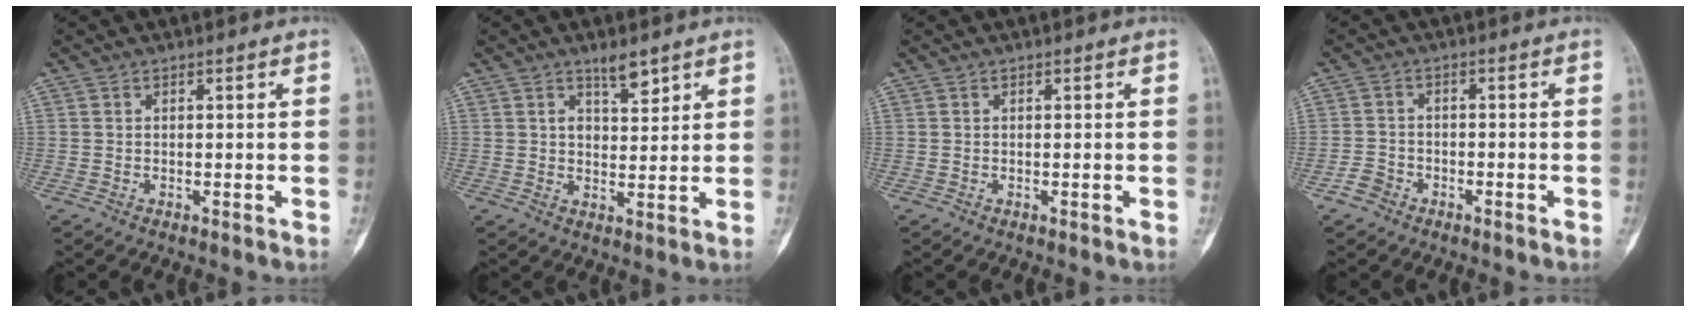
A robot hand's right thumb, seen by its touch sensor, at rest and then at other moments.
{"total": 4.3, "force": [3.0, 1.7, 2.6], "torque": [-0.026, -0.022, 0.050]}
{"total": 0.0}
{"total": 2.8, "force": [-1.9, 1.9, 0.7], "torque": [-0.010, 0.014, -0.039]}